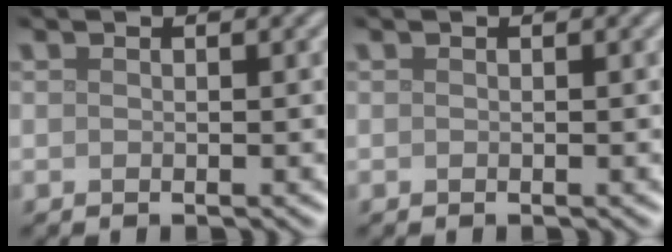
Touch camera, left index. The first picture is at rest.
{"total": 0.0}